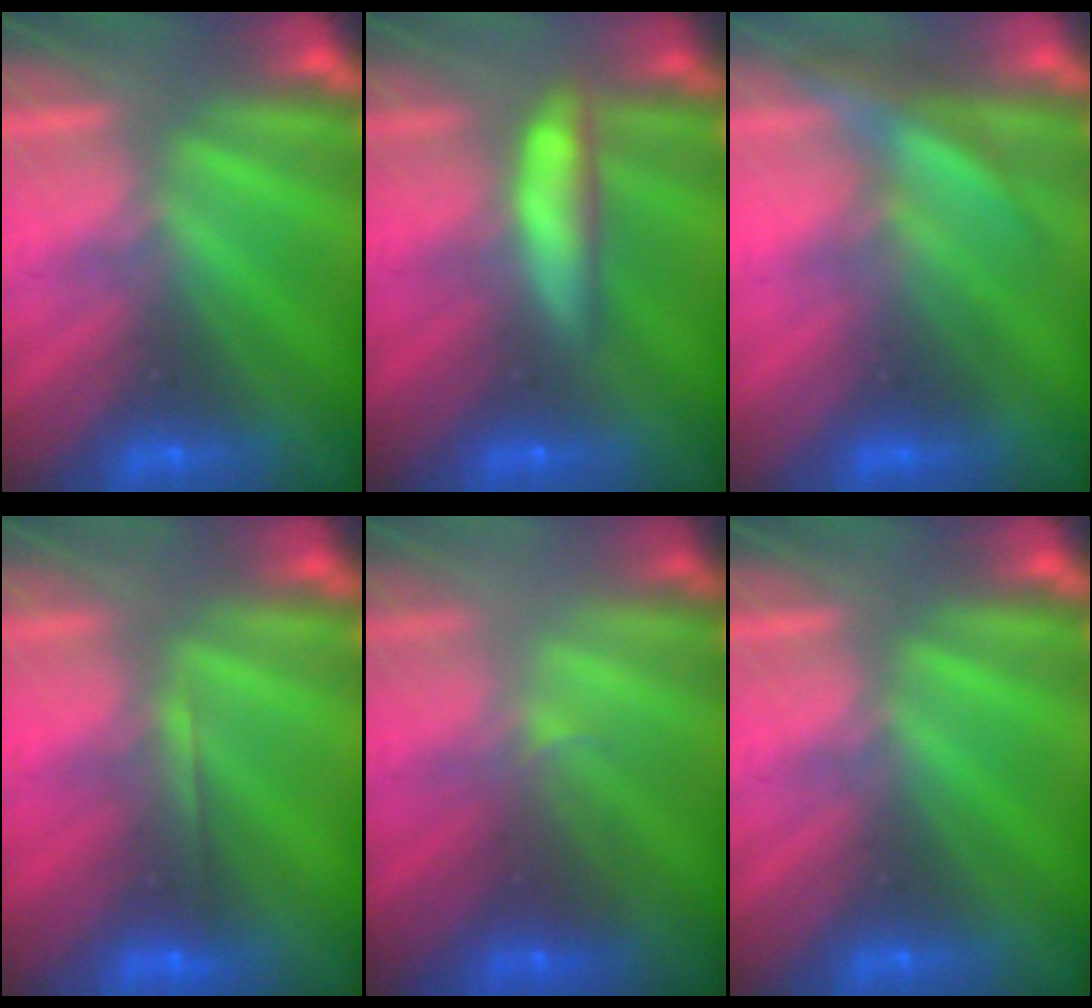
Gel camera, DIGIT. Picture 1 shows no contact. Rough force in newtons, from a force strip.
{"total": 9.3}
{"total": 3.2}
{"total": 1.8}
{"total": 2.1}
{"total": 0.0}